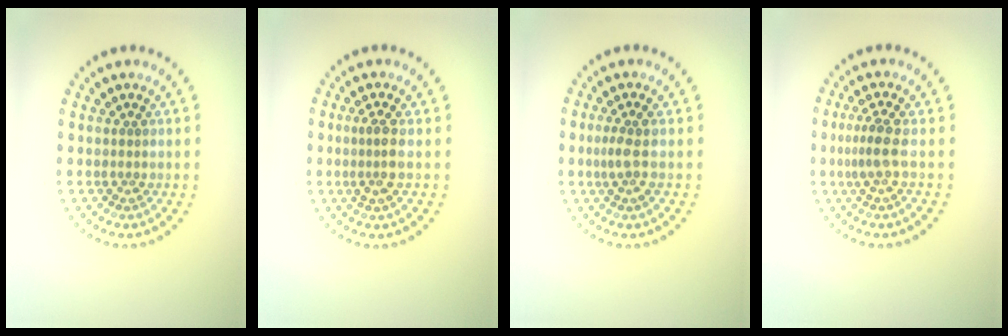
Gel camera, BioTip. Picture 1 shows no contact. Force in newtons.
{"total": 2.0, "press": 1.7, "slide": 1.1}
{"total": 1.8, "press": 1.4, "slide": 1.2}
{"total": 2.3, "press": 1.6, "slide": 1.6}